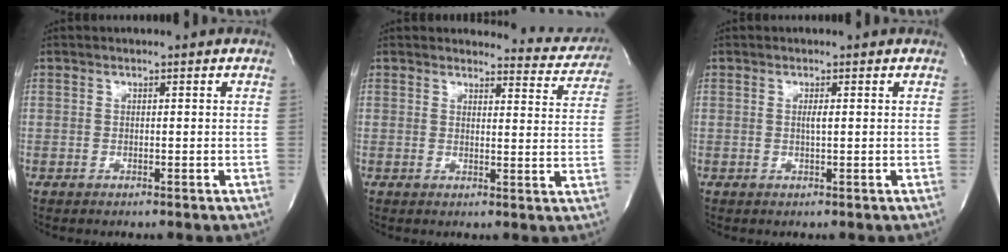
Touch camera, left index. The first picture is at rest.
{"total": 7.9, "force": [7.7, 1.2, -0.9], "torque": [0.028, -0.045, 0.066]}
{"total": 1.0, "force": [0.2, 0.0, 0.9], "torque": [-0.023, 0.000, 0.003]}